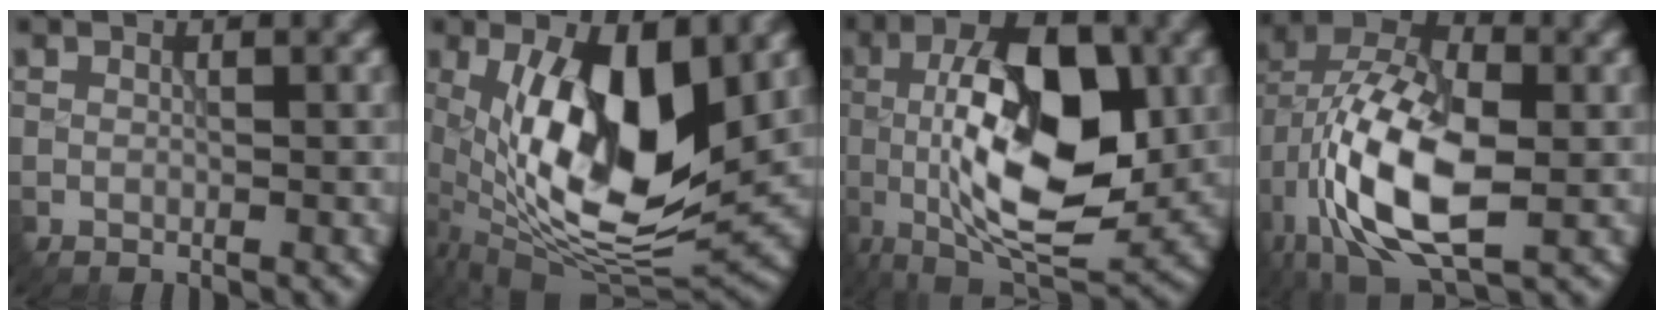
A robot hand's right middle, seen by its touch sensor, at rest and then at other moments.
{"total": 12.8, "force": [0.9, 5.4, 11.6], "torque": [-0.209, -0.018, 0.016]}
{"total": 12.8, "force": [-0.9, 5.8, 11.4], "torque": [-0.184, 0.005, -0.021]}
{"total": 13.0, "force": [-3.2, 6.7, 10.6], "torque": [-0.221, 0.001, -0.065]}